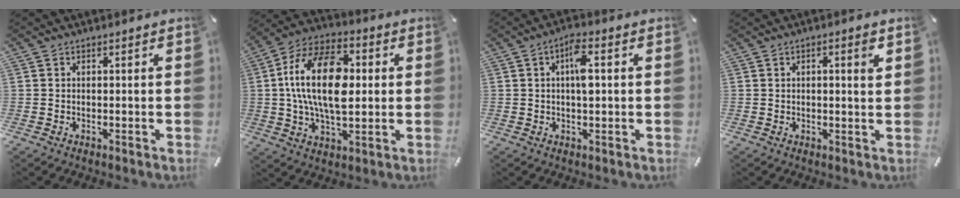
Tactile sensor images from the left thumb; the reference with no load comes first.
{"total": 19.0, "force": [1.6, 10.9, 15.4], "torque": [-0.319, 0.004, 0.019]}
{"total": 5.7, "force": [1.0, 2.0, 5.2], "torque": [-0.088, 0.004, 0.012]}
{"total": 2.8, "force": [0.9, 0.6, 2.6], "torque": [-0.037, -0.004, 0.009]}